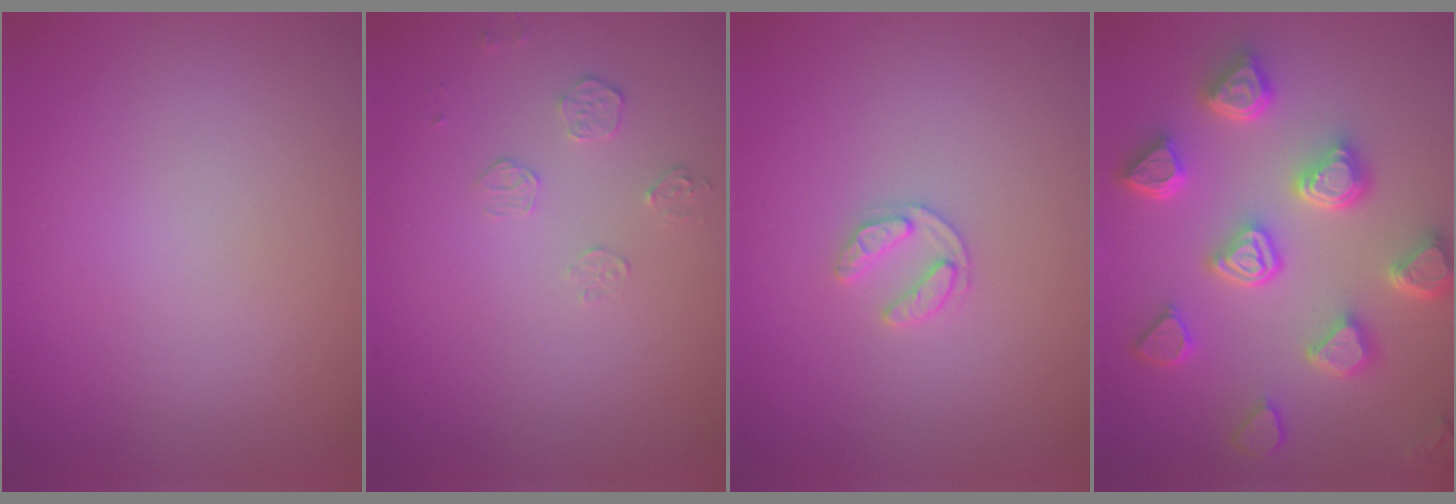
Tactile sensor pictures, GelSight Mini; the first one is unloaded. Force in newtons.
{"total": 1.3, "press": 0.6, "slide": 1.1}
{"total": 1.6, "press": 1.6, "slide": 0.3}
{"total": 6.9, "press": 5.8, "slide": 3.8}